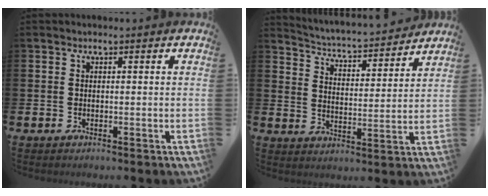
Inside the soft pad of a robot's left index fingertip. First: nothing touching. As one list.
[{"total": 4.5, "force": [4.4, 0.5, 0.7], "torque": [-0.039, -0.045, 0.070]}]